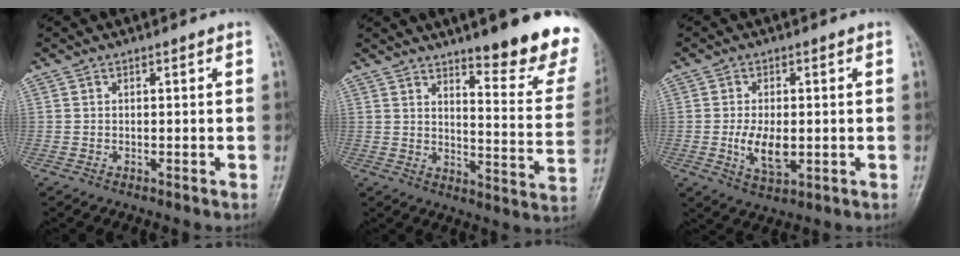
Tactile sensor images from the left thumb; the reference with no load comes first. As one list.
[{"total": 16.9, "force": [12.2, 3.1, 11.3], "torque": [-0.109, -0.090, 0.160]}, {"total": 6.7, "force": [-0.9, 3.5, 5.6], "torque": [-0.100, -0.005, -0.012]}]